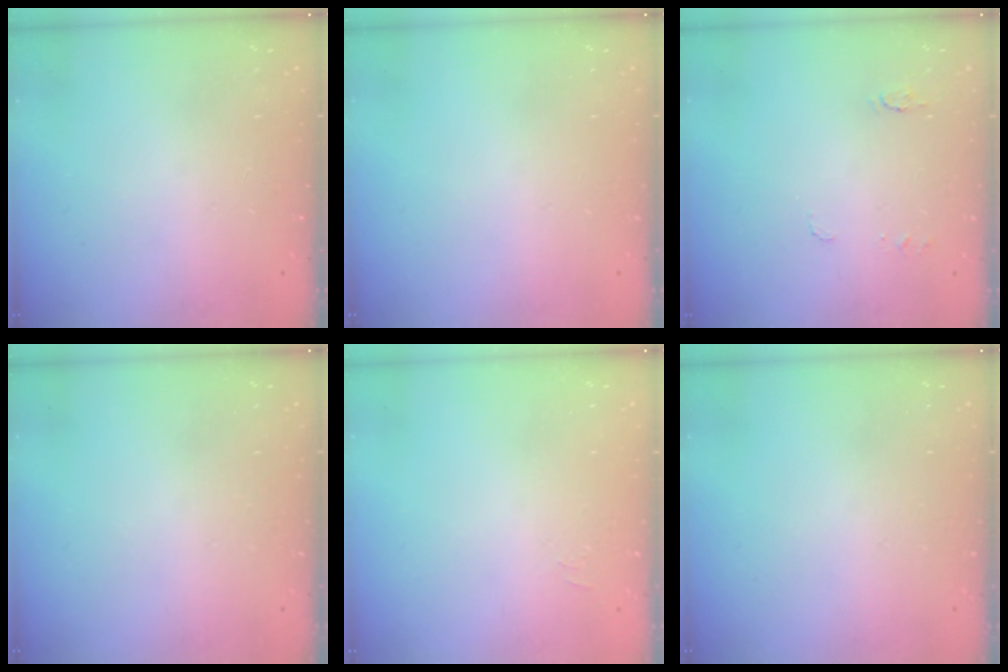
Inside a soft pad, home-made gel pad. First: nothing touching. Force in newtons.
{"total": 0.0}
{"total": 5.2, "press": 5.1, "slide": 0.5}
{"total": 0.0}
{"total": 4.5, "press": 4.4, "slide": 0.9}
{"total": 0.0}